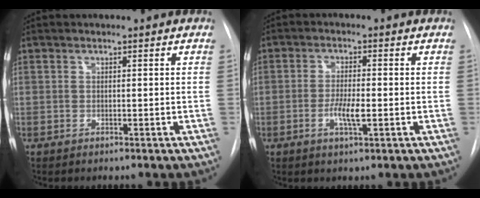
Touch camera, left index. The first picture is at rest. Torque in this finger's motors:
{"motor_torque": [0.61, 0.23, 0.10, 0.03]}